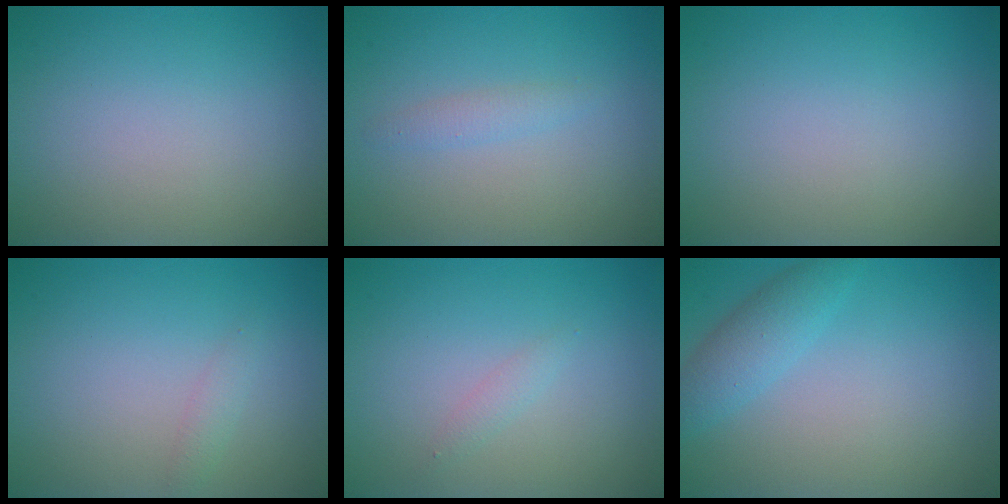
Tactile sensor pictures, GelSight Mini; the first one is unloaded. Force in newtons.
{"total": 1.1, "press": 1.1, "slide": 0.1}
{"total": 0.0}
{"total": 0.9, "press": 0.9, "slide": 0.1}
{"total": 0.8, "press": 0.8, "slide": 0.1}
{"total": 2.7, "press": 2.7, "slide": 0.1}